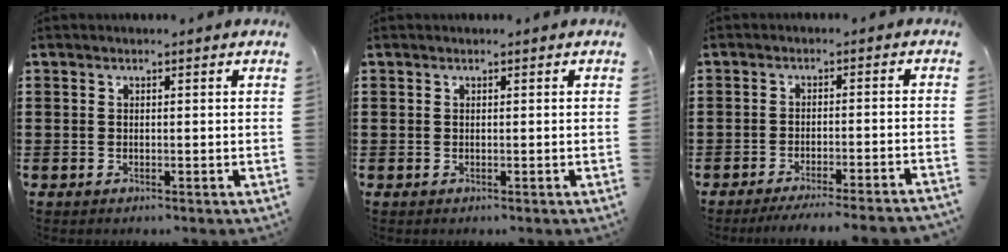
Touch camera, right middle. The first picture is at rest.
{"total": 0.0}
{"total": 3.4, "force": [-3.1, -0.5, 1.2], "torque": [-0.021, -0.005, -0.061]}